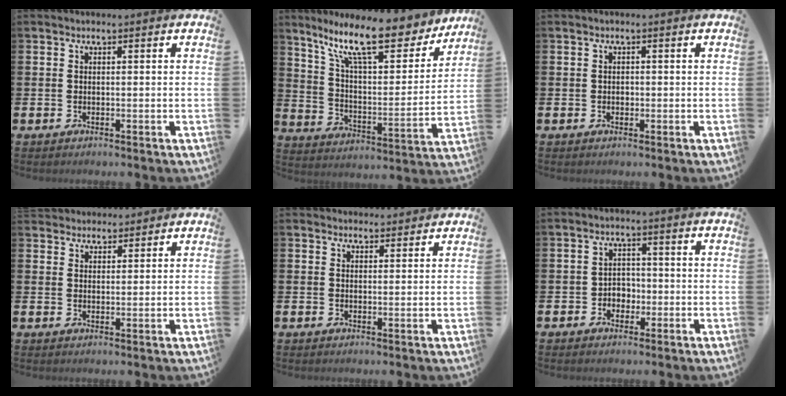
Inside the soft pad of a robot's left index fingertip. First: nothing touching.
{"total": 14.0, "force": [11.1, 3.7, 7.8], "torque": [-0.159, -0.066, 0.189]}
{"total": 0.6, "force": [-0.1, 0.6, 0.2], "torque": [-0.004, 0.003, -0.003]}
{"total": 3.2, "force": [3.1, 0.9, -0.3], "torque": [-0.002, -0.011, 0.057]}
{"total": 2.4, "force": [2.3, 0.6, -0.3], "torque": [0.009, -0.012, 0.040]}
{"total": 2.7, "force": [-1.1, 2.2, 0.9], "torque": [-0.024, 0.008, -0.027]}